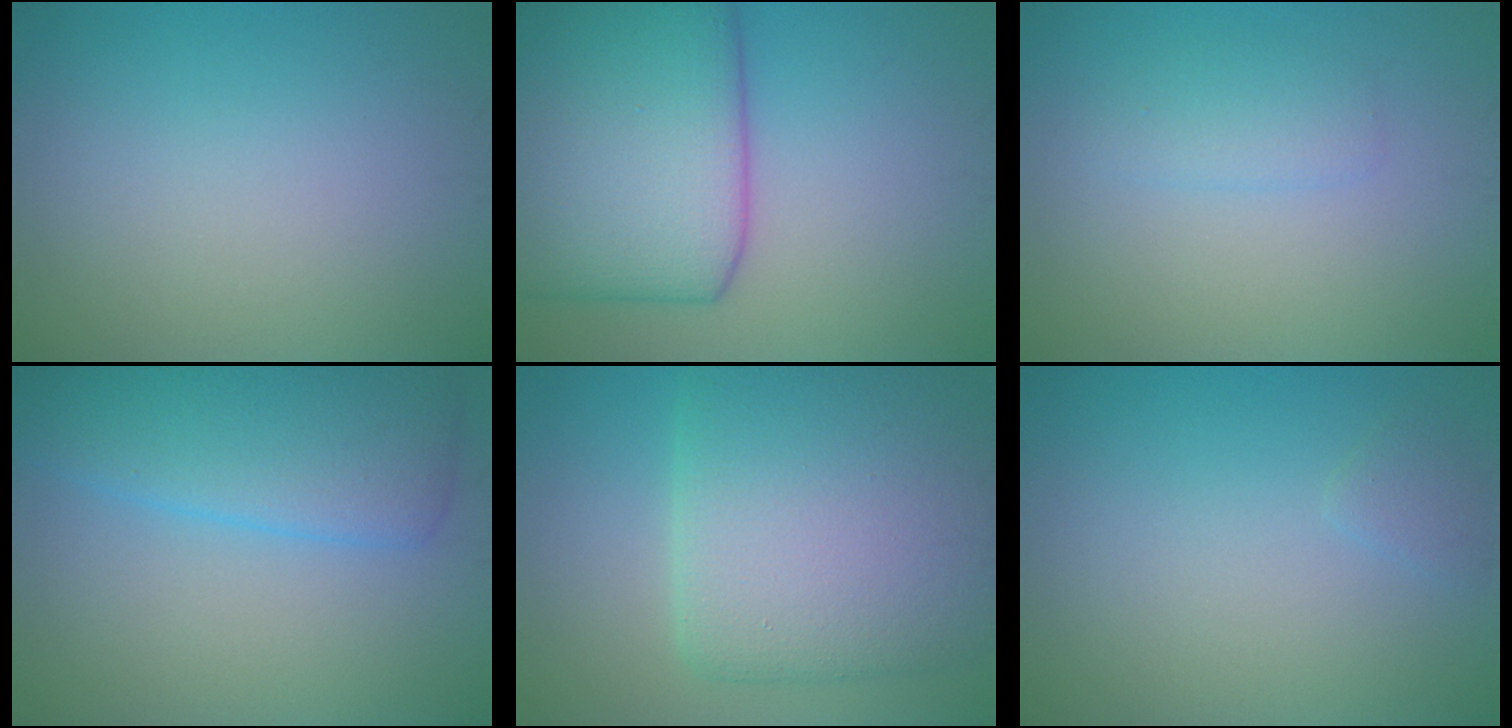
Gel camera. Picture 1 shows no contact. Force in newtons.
{"total": 13.4, "press": 13.4, "slide": 0.4}
{"total": 1.7, "press": 1.7, "slide": 0.0}
{"total": 6.8, "press": 6.8, "slide": 0.3}
{"total": 11.3, "press": 11.3, "slide": 0.4}
{"total": 0.9, "press": 0.9, "slide": 0.1}